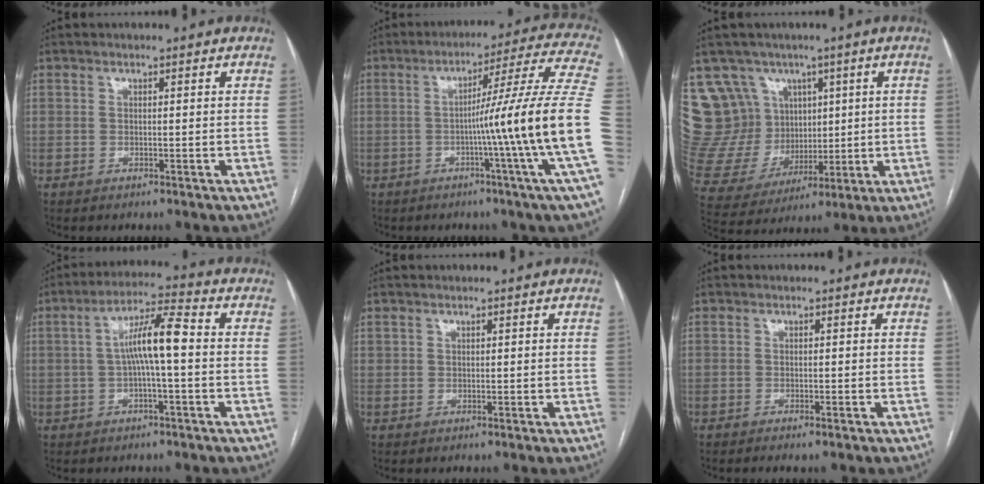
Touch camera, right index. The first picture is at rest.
{"total": 18.5, "force": [-3.6, -3.7, 17.7], "torque": [-0.214, 0.004, -0.065]}
{"total": 17.3, "force": [8.0, 14.3, 5.4], "torque": [-0.137, 0.067, 0.184]}
{"total": 8.1, "force": [0.0, 0.8, 8.1], "torque": [-0.147, 0.024, -0.004]}
{"total": 0.8, "force": [0.3, 0.6, 0.2], "torque": [0.000, 0.005, 0.007]}
{"total": 1.4, "force": [-0.9, -0.1, 1.0], "torque": [-0.018, -0.003, -0.013]}